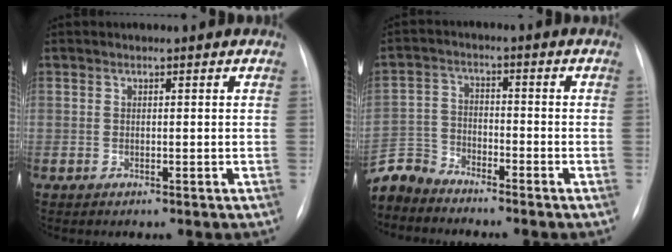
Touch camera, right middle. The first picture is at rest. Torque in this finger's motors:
{"motor_torque": [-0.07, -0.04, -0.01, 0.01]}